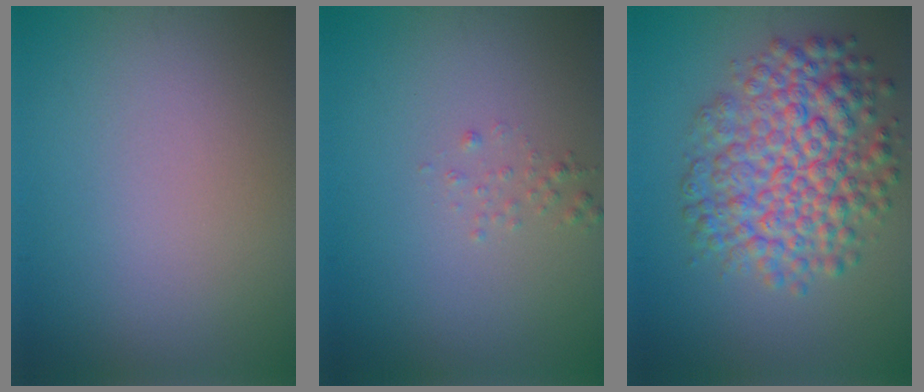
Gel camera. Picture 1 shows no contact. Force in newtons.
{"total": 0.8, "press": 0.8, "slide": 0.1}
{"total": 8.0, "press": 8.0, "slide": 0.2}